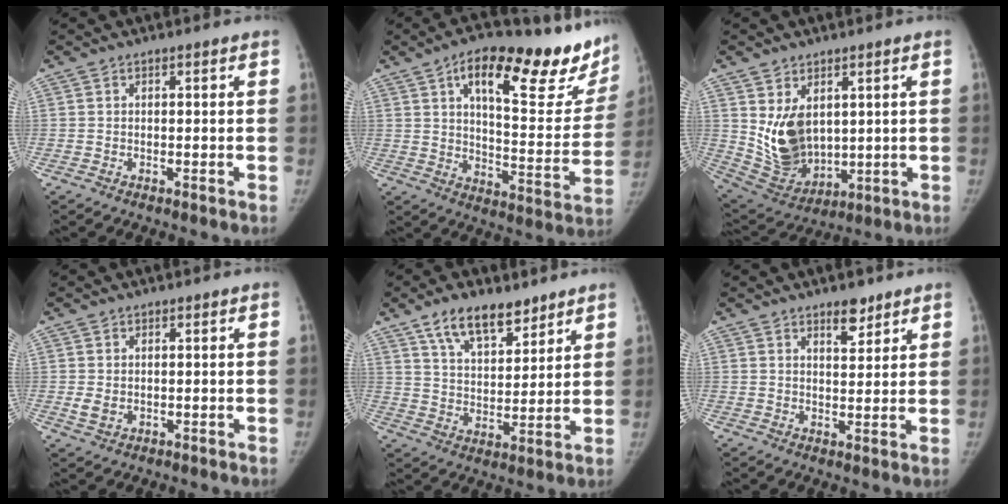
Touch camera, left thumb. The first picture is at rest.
{"total": 25.9, "force": [15.9, 8.9, 18.4], "torque": [-0.214, -0.057, 0.224]}
{"total": 11.6, "force": [2.6, 8.0, 7.9], "torque": [-0.113, -0.029, 0.078]}
{"total": 2.4, "force": [0.0, 1.8, 1.6], "torque": [-0.023, -0.006, 0.005]}
{"total": 11.5, "force": [7.9, 5.4, 6.4], "torque": [-0.080, -0.049, 0.143]}
{"total": 4.3, "force": [3.2, 1.8, 2.3], "torque": [-0.018, -0.022, 0.050]}